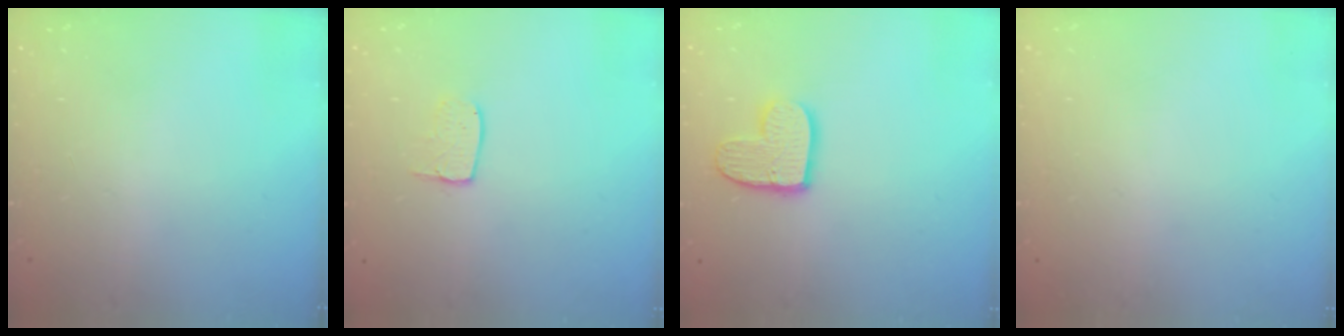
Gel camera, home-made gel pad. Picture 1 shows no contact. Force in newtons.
{"total": 5.6, "press": 5.6, "slide": 0.3}
{"total": 10.7, "press": 10.7, "slide": 0.8}
{"total": 0.0}